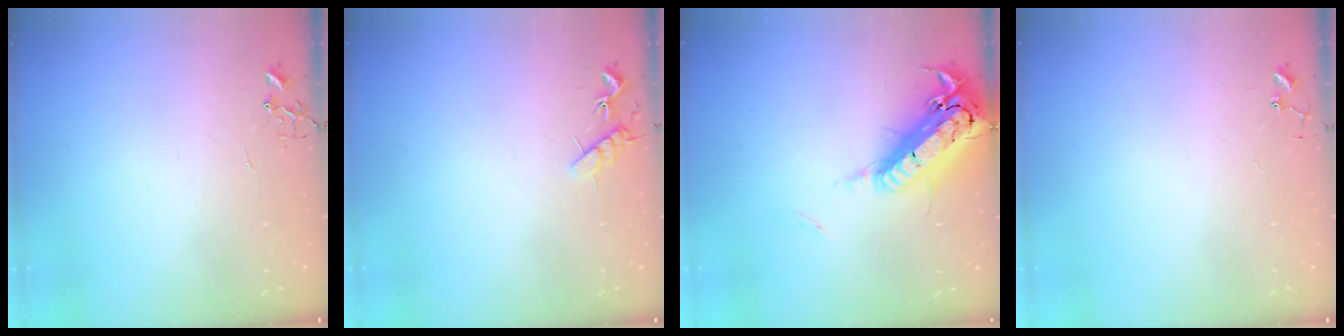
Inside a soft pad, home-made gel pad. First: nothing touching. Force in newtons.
{"total": 7.0, "press": 6.9, "slide": 0.6}
{"total": 22.8, "press": 22.3, "slide": 4.6}
{"total": 3.1, "press": 3.1, "slide": 0.3}